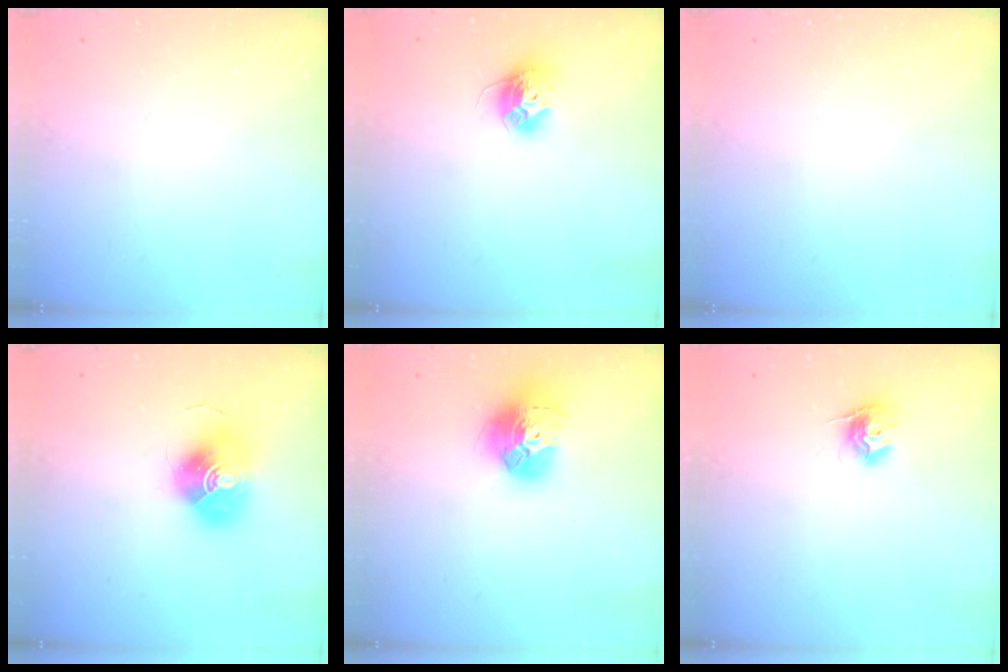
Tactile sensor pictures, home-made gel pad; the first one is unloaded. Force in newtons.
{"total": 10.4, "press": 10.4, "slide": 0.5}
{"total": 0.0}
{"total": 16.2, "press": 16.2, "slide": 0.5}
{"total": 15.9, "press": 15.9, "slide": 1.6}
{"total": 9.6, "press": 9.6, "slide": 0.4}